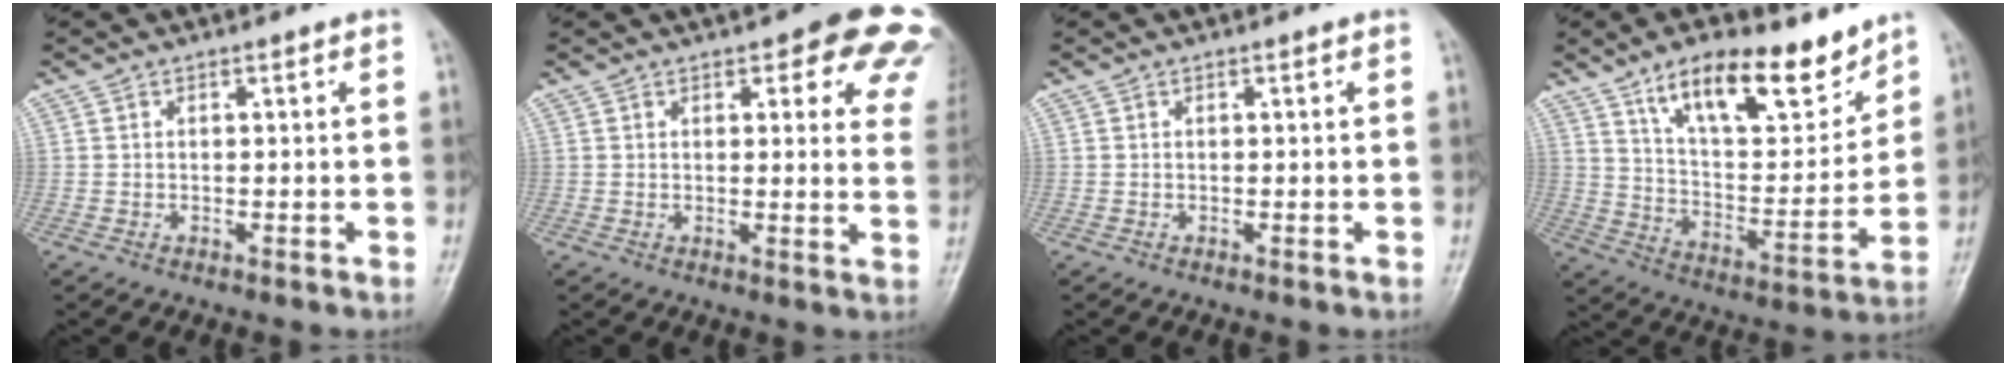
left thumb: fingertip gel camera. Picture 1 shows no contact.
{"total": 13.5, "force": [8.7, 5.3, 8.8], "torque": [-0.050, -0.030, 0.079]}
{"total": 0.0}
{"total": 18.3, "force": [12.3, 7.2, 11.3], "torque": [-0.134, -0.073, 0.212]}